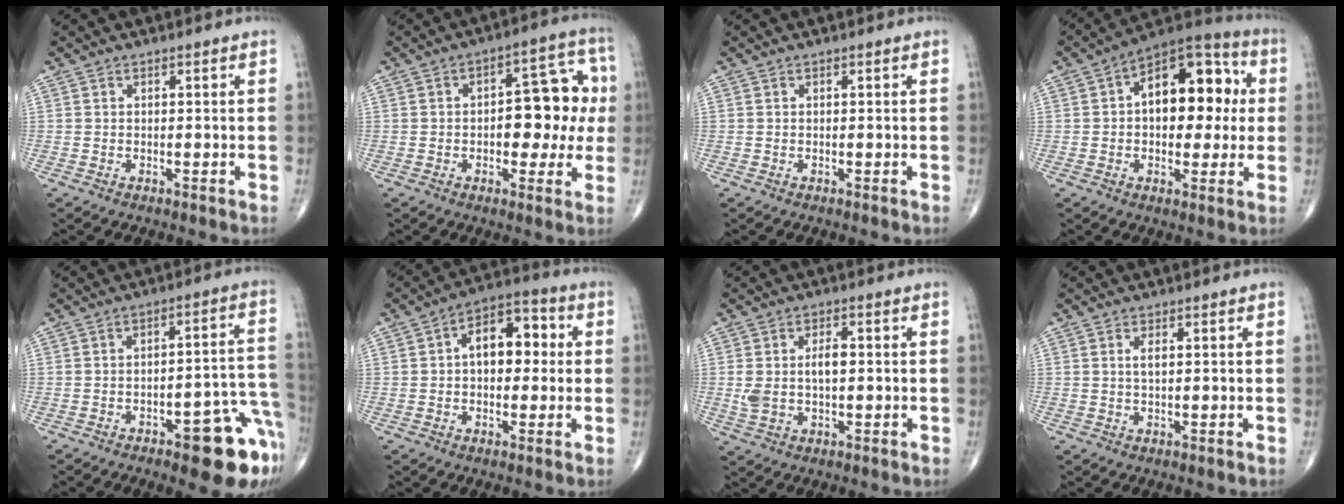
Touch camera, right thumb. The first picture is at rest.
{"total": 13.4, "force": [0.0, 7.2, 11.4], "torque": [-0.101, 0.033, -0.001]}
{"total": 0.0}
{"total": 17.3, "force": [2.2, 9.9, 14.0], "torque": [-0.156, 0.028, 0.024]}
{"total": 13.8, "force": [-7.1, 4.1, 11.1], "torque": [-0.084, 0.060, -0.082]}
{"total": 10.6, "force": [1.2, 6.5, 8.3], "torque": [-0.094, 0.028, 0.008]}
{"total": 6.3, "force": [0.3, 3.4, 5.3], "torque": [-0.109, 0.012, 0.009]}
{"total": 1.7, "force": [0.4, 0.6, 1.5], "torque": [-0.029, -0.003, 0.009]}